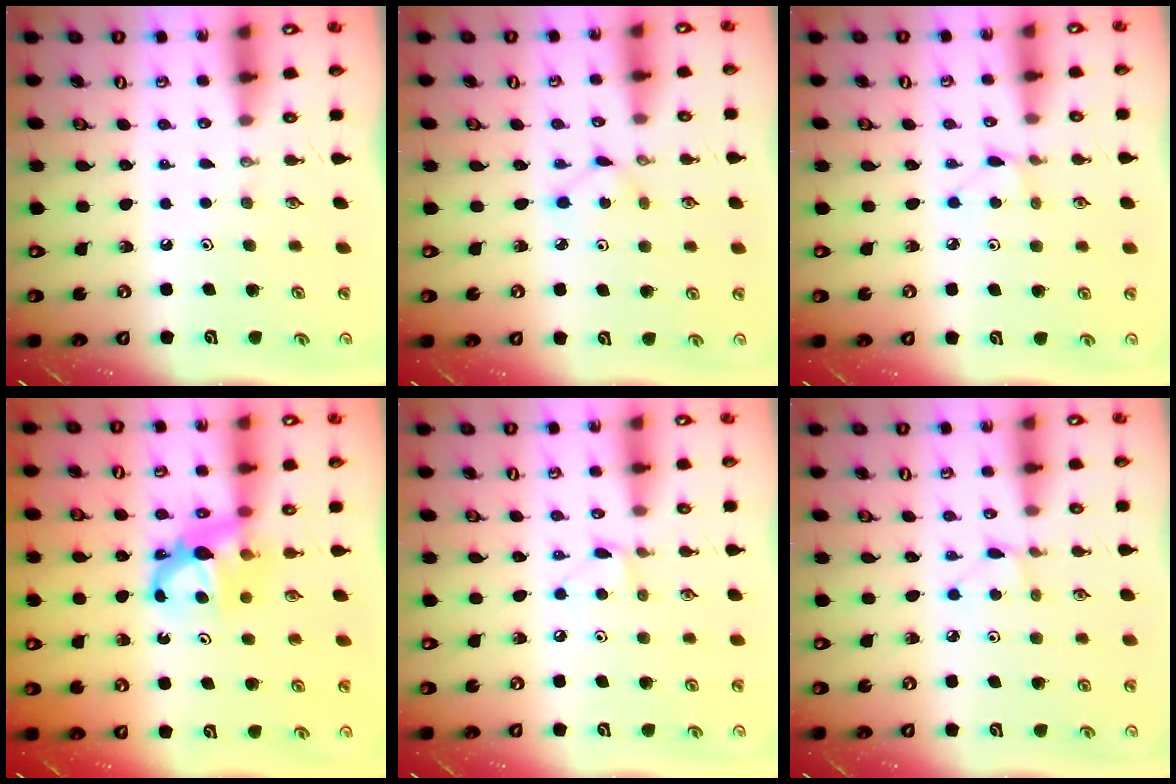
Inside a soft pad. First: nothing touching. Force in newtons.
{"total": 2.8, "press": 2.8, "slide": 0.1}
{"total": 2.5, "press": 2.5, "slide": 0.3}
{"total": 7.2, "press": 7.2, "slide": 0.4}
{"total": 5.5, "press": 5.5, "slide": 0.5}
{"total": 2.5, "press": 2.5, "slide": 0.3}